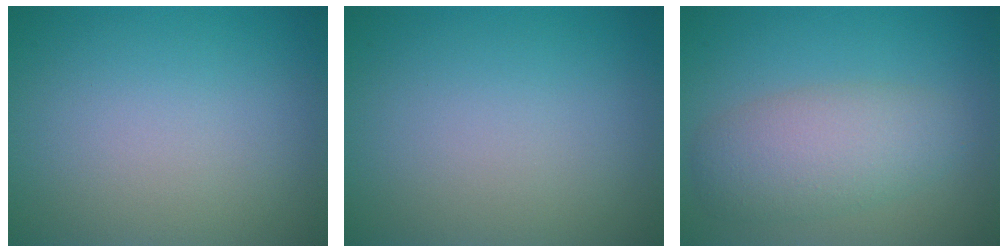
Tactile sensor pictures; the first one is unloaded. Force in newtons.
{"total": 0.0}
{"total": 4.7, "press": 4.7, "slide": 0.3}